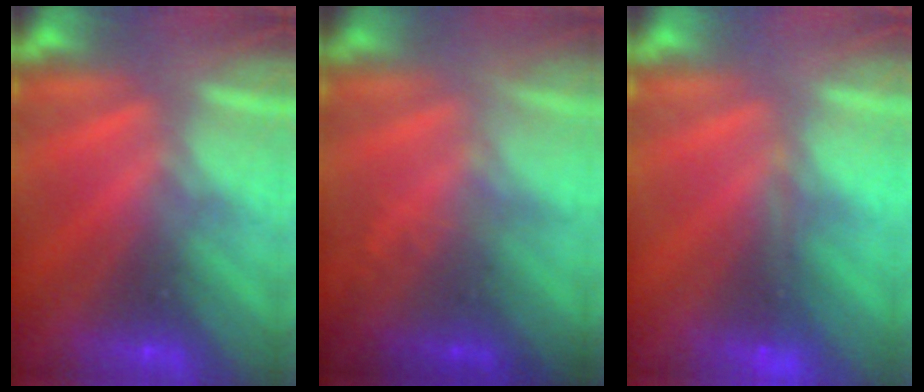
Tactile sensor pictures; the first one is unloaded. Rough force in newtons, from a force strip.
{"total": 1.8}
{"total": 1.7}